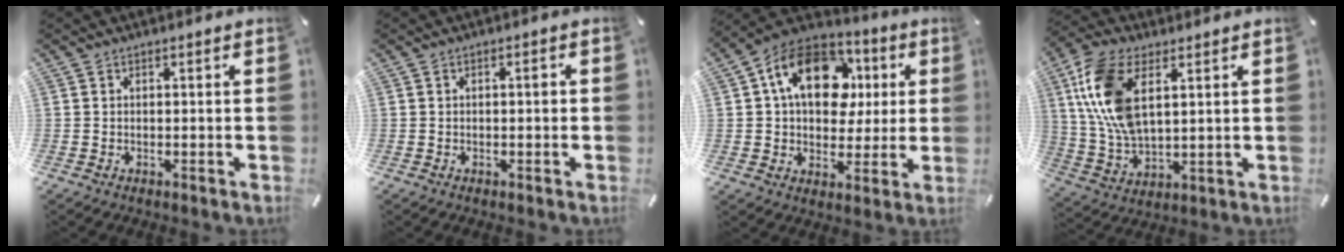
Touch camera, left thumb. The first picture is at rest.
{"total": 1.5, "force": [-0.1, 0.6, 1.3], "torque": [-0.024, 0.004, -0.004]}
{"total": 18.2, "force": [5.3, 12.9, 11.6], "torque": [-0.209, -0.002, 0.096]}
{"total": 13.3, "force": [5.0, 7.4, 9.9], "torque": [-0.242, -0.010, 0.088]}